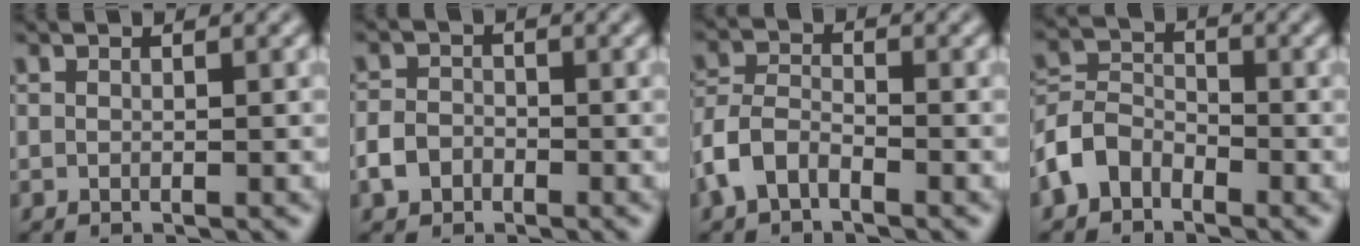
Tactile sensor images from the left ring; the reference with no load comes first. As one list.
[{"total": 2.5, "force": [-1.3, 1.9, 0.9], "torque": [-0.013, 0.004, -0.031]}, {"total": 3.6, "force": [-2.2, 1.9, 2.1], "torque": [-0.045, 0.006, -0.054]}, {"total": 4.0, "force": [-2.5, 2.7, 1.6], "torque": [-0.036, 0.007, -0.061]}]